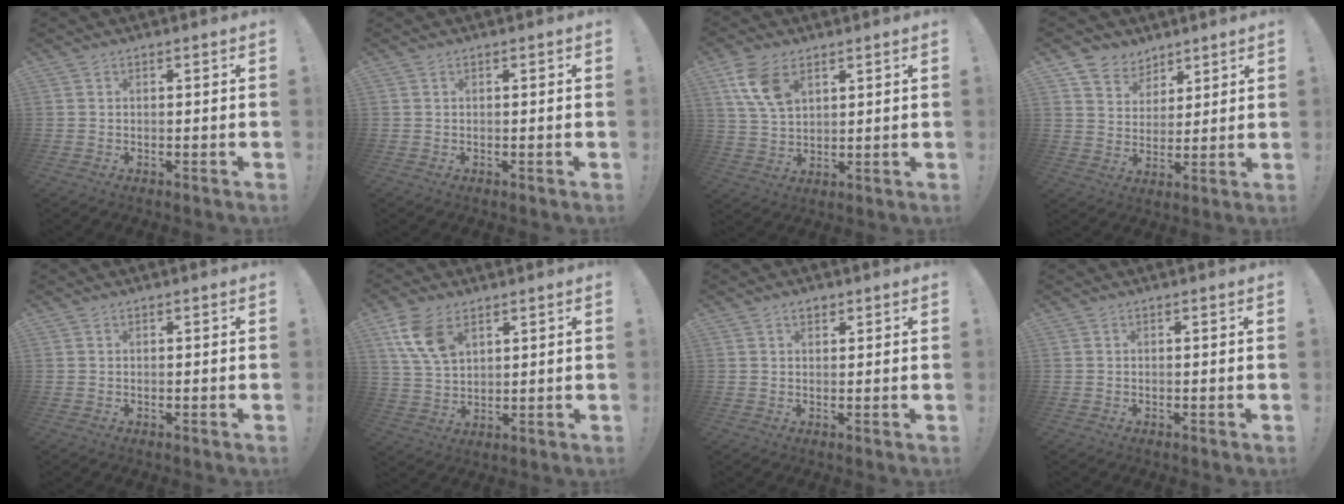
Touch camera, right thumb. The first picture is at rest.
{"total": 0.0}
{"total": 10.0, "force": [5.2, 5.8, 6.3], "torque": [-0.123, -0.013, 0.101]}
{"total": 6.9, "force": [4.7, 5.1, 0.1], "torque": [-0.008, -0.043, 0.094]}
{"total": 0.0}
{"total": 10.8, "force": [5.7, 6.3, 6.7], "torque": [-0.131, -0.013, 0.111]}
{"total": 2.0, "force": [1.3, 1.2, 1.0], "torque": [-0.009, -0.005, 0.021]}
{"total": 0.0}